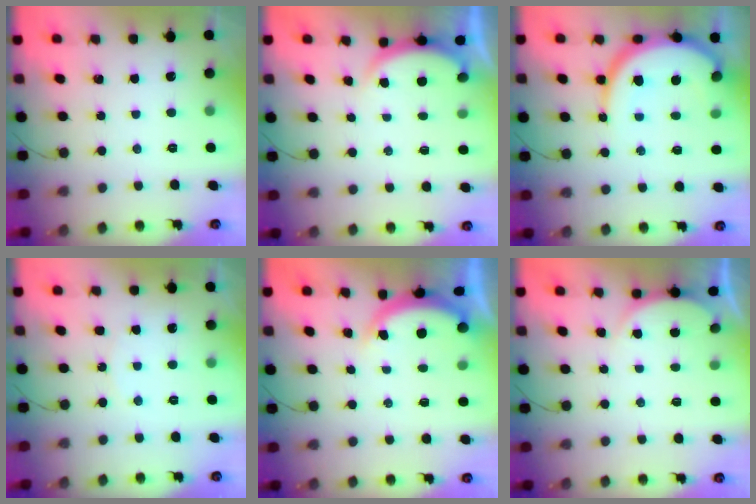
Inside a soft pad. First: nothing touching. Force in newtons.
{"total": 3.0, "press": 2.9, "slide": 0.6}
{"total": 12.4, "press": 12.4, "slide": 1.2}
{"total": 4.8, "press": 4.8, "slide": 0.4}
{"total": 4.6, "press": 4.6, "slide": 0.6}
{"total": 2.3, "press": 2.2, "slide": 0.6}